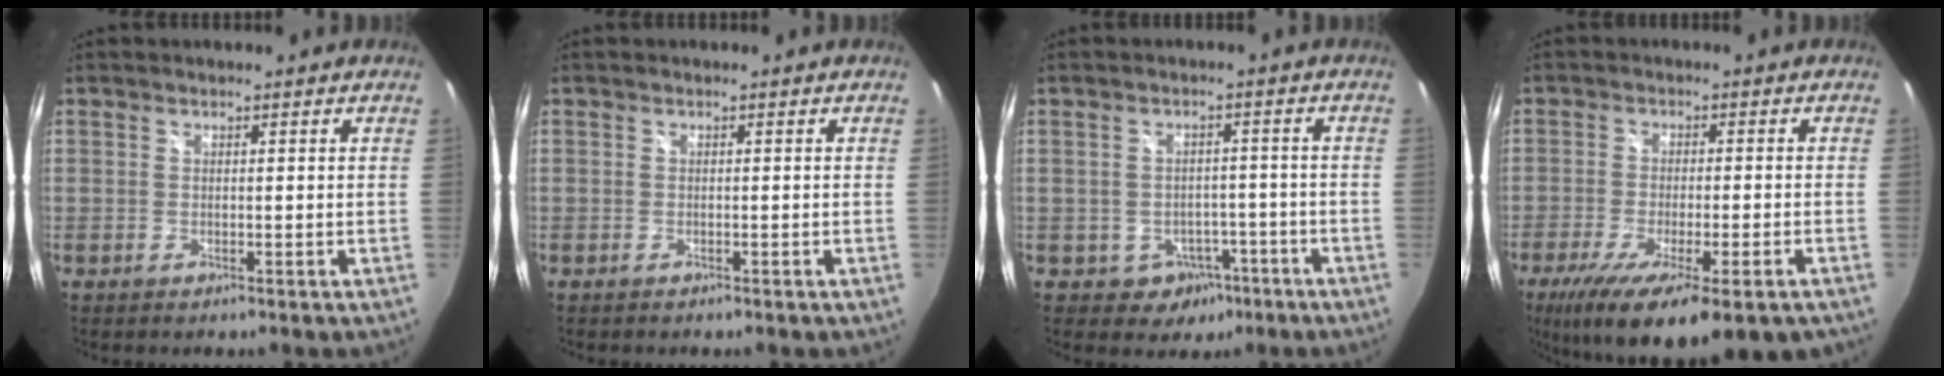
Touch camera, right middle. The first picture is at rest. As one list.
[{"total": 0.6, "force": [-0.5, 0.2, 0.2], "torque": [-0.005, 0.000, -0.006]}, {"total": 5.6, "force": [-2.9, 4.6, 1.2], "torque": [-0.032, 0.018, -0.023]}, {"total": 20.0, "force": [-13.2, 4.7, 14.3], "torque": [-0.254, -0.071, -0.189]}]